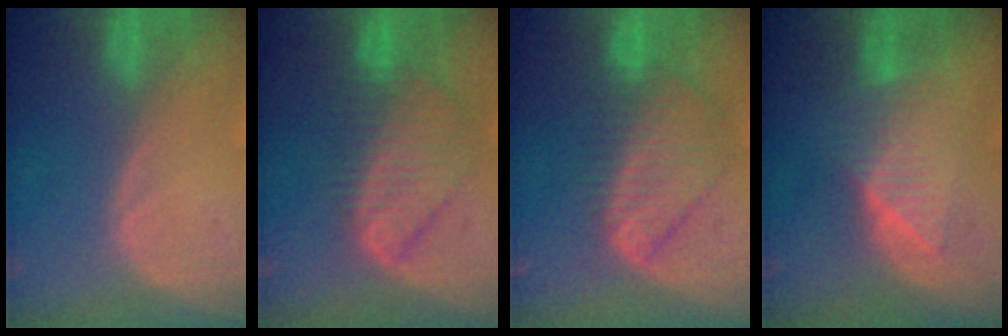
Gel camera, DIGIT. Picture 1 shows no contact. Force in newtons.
{"total": 8.6, "press": 7.5, "slide": 4.1}
{"total": 8.9, "press": 7.7, "slide": 4.4}
{"total": 6.4, "press": 6.3, "slide": 1.1}